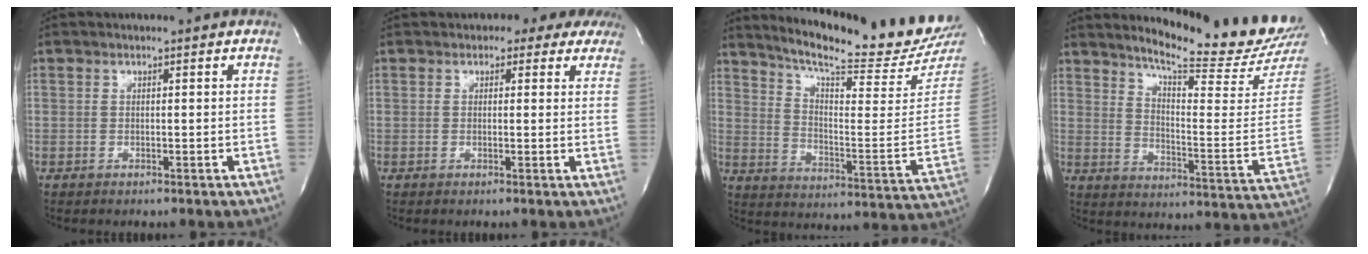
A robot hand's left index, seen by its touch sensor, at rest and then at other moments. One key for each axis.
{"total": 5.4, "fx": 4.4, "fy": 2.9, "fz": 1.2, "tx": 0.006, "ty": 0.001, "tz": 0.033}
{"total": 22.0, "fx": 20.3, "fy": 0.5, "fz": 8.5, "tx": -0.139, "ty": -0.092, "tz": 0.271}
{"total": 19.2, "fx": 17.9, "fy": -0.8, "fz": 6.7, "tx": -0.111, "ty": -0.115, "tz": 0.232}